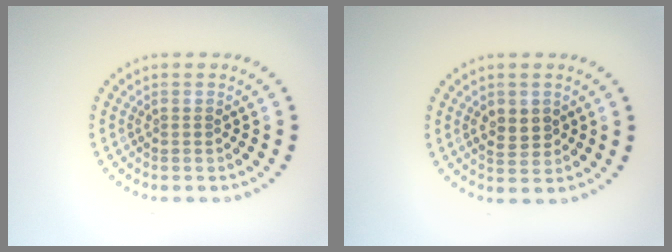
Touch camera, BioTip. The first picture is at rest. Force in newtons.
{"total": 2.3, "press": 2.3, "slide": 0.4}